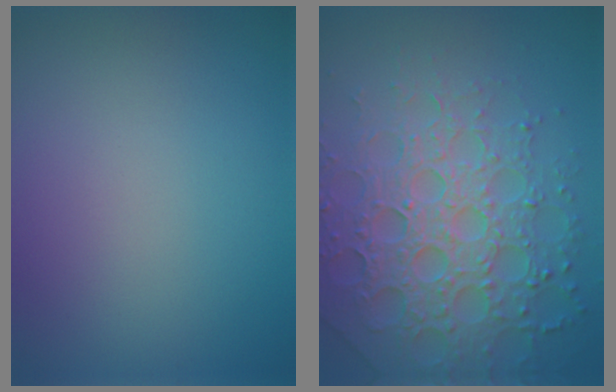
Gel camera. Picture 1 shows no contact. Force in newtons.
{"total": 7.3, "press": 7.1, "slide": 1.6}